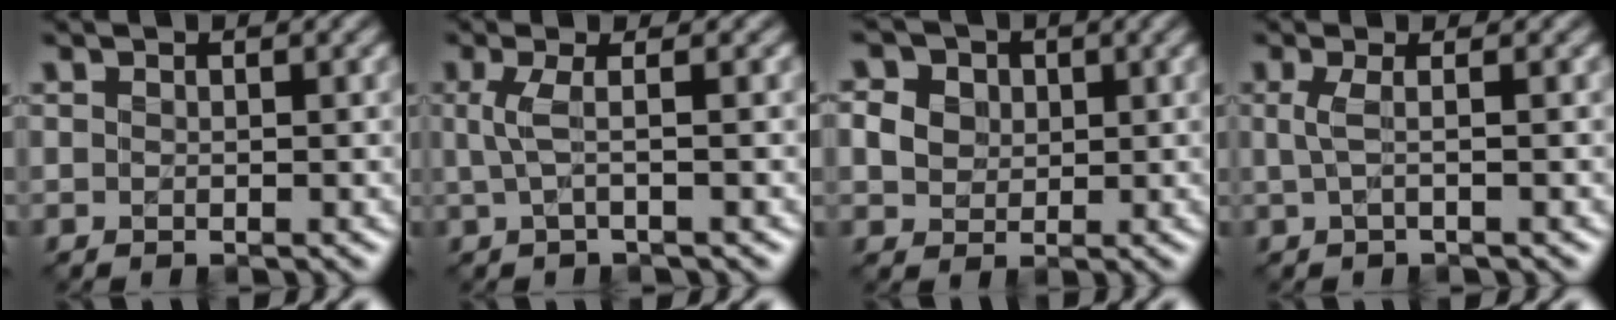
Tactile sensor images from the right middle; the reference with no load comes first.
{"total": 2.3, "force": [0.2, 0.6, 2.2], "torque": [-0.048, 0.002, 0.000]}
{"total": 5.8, "force": [2.2, 4.7, 2.6], "torque": [-0.055, 0.020, 0.029]}
{"total": 1.9, "force": [0.1, 0.6, 1.8], "torque": [-0.035, 0.001, -0.001]}